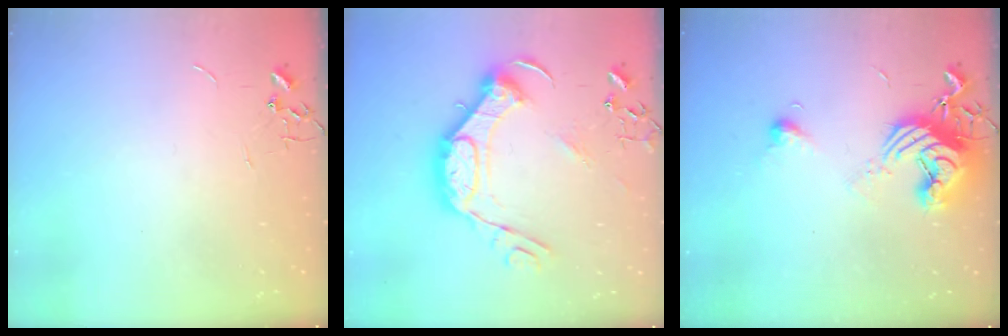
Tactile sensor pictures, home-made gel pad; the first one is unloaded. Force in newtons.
{"total": 18.6, "press": 18.6, "slide": 1.3}
{"total": 12.0, "press": 11.9, "slide": 1.8}